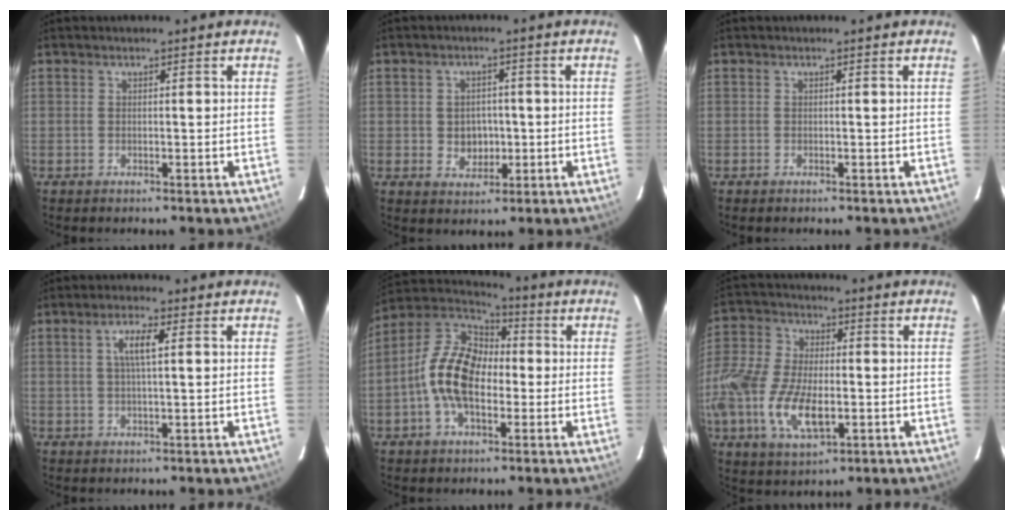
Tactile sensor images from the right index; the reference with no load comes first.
{"total": 4.7, "force": [-0.5, 4.1, 2.3], "torque": [-0.043, 0.006, 0.001]}
{"total": 0.0}
{"total": 4.0, "force": [1.0, 0.6, 3.8], "torque": [-0.074, 0.005, 0.018]}
{"total": 14.0, "force": [-2.2, 8.4, 11.0], "torque": [-0.223, 0.018, -0.048]}
{"total": 17.4, "force": [-5.1, 8.9, 14.0], "torque": [-0.315, -0.017, -0.098]}